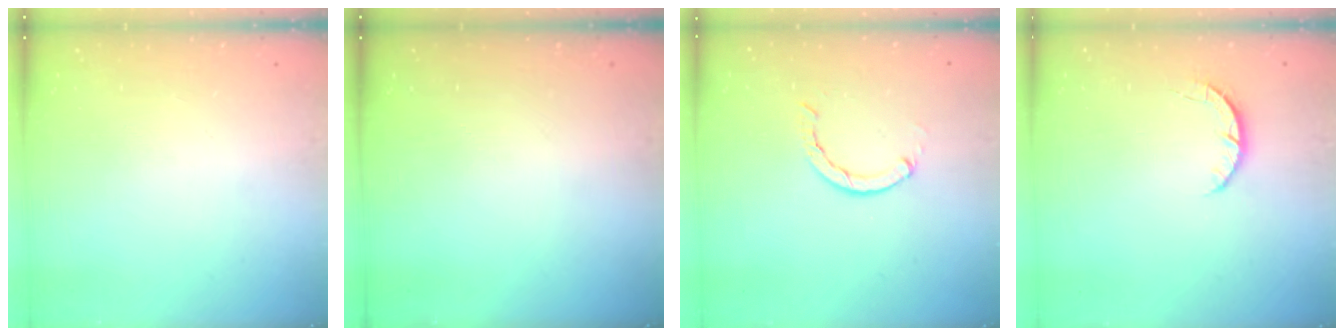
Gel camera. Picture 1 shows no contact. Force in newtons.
{"total": 0.0}
{"total": 2.1, "press": 2.1, "slide": 0.3}
{"total": 3.3, "press": 3.3, "slide": 0.5}